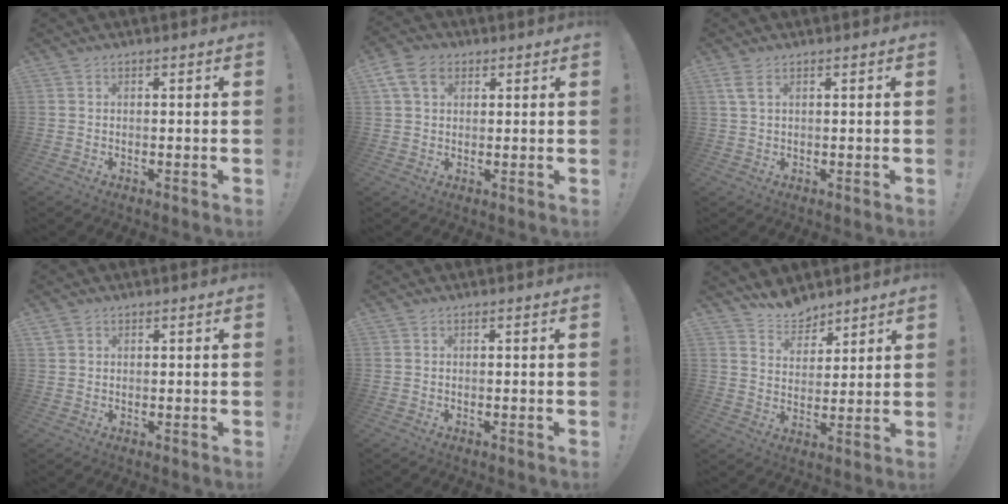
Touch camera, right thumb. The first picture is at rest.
{"total": 8.4, "force": [3.4, 5.9, 4.9], "torque": [-0.085, -0.001, 0.066]}
{"total": 3.2, "force": [1.5, 1.0, 2.7], "torque": [-0.058, 0.001, 0.029]}
{"total": 1.5, "force": [1.0, 1.1, 0.5], "torque": [-0.005, -0.001, 0.018]}
{"total": 0.0}
{"total": 8.0, "force": [7.1, 3.4, 1.1], "torque": [-0.014, -0.060, 0.137]}